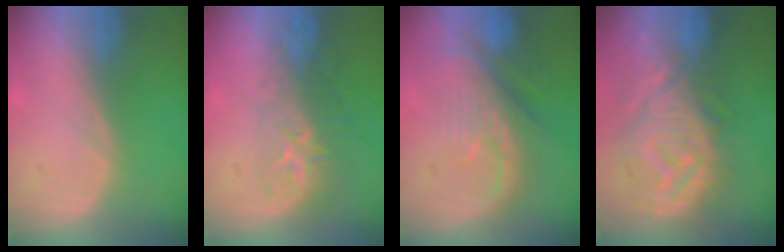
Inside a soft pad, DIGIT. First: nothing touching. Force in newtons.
{"total": 8.7, "press": 7.1, "slide": 5.0}
{"total": 10.2, "press": 8.9, "slide": 5.0}
{"total": 12.4, "press": 11.1, "slide": 5.7}